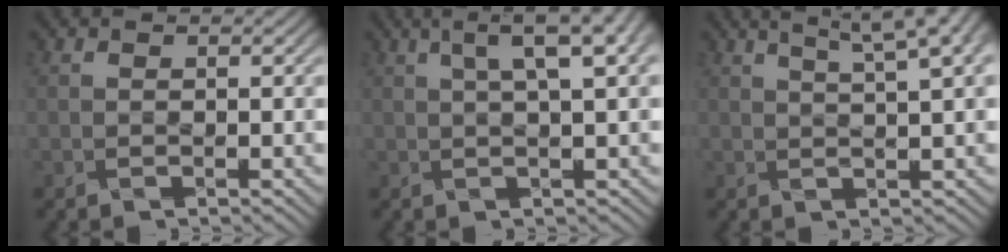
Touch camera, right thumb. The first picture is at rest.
{"total": 6.6, "force": [2.6, 1.3, 5.9], "torque": [-0.073, 0.029, 0.043]}
{"total": 8.7, "force": [5.2, 2.2, 6.6], "torque": [-0.070, 0.037, 0.052]}